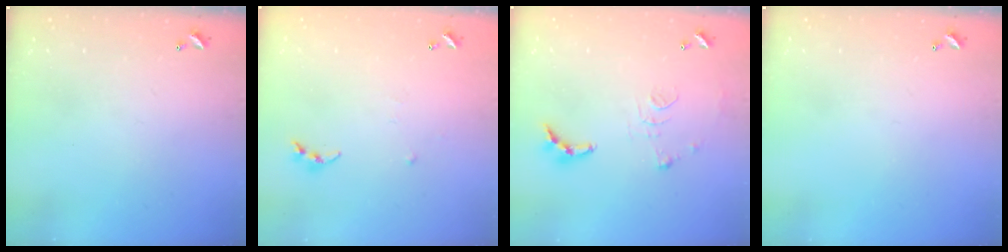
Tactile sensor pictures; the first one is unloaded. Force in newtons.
{"total": 5.4, "press": 5.4, "slide": 0.6}
{"total": 9.3, "press": 9.3, "slide": 0.8}
{"total": 0.0}